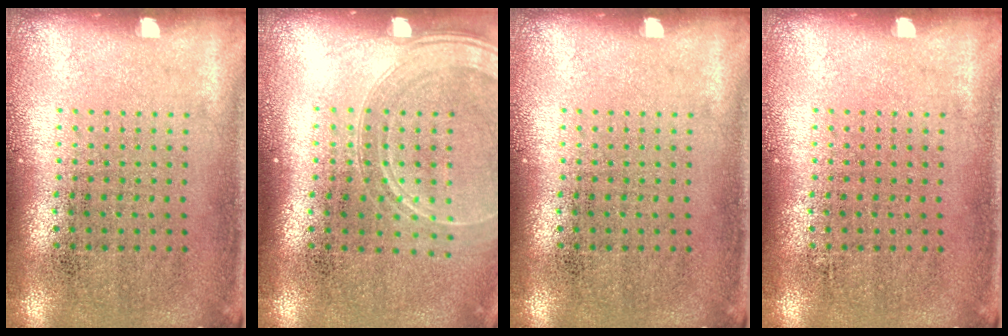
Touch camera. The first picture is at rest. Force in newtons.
{"total": 1.7, "press": 1.6, "slide": 0.7}
{"total": 0.0}
{"total": 0.0}